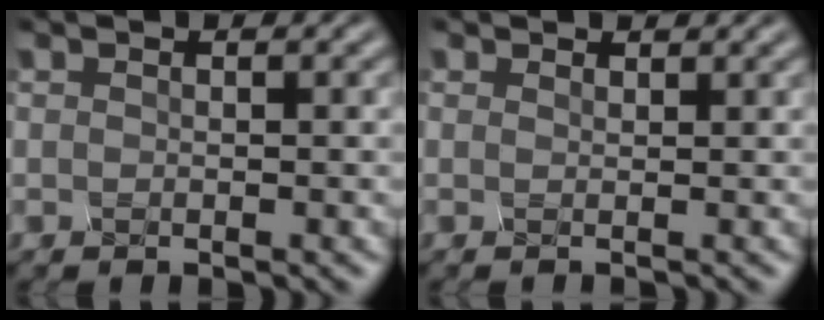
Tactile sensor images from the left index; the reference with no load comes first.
{"total": 0.7, "force": [0.5, -0.2, -0.5], "torque": [0.003, 0.006, 0.003]}